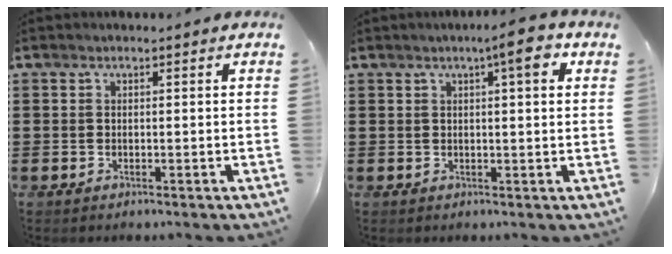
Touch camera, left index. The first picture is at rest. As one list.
[{"total": 5.7, "force": [2.8, 1.1, 4.9], "torque": [-0.070, -0.002, 0.038]}]